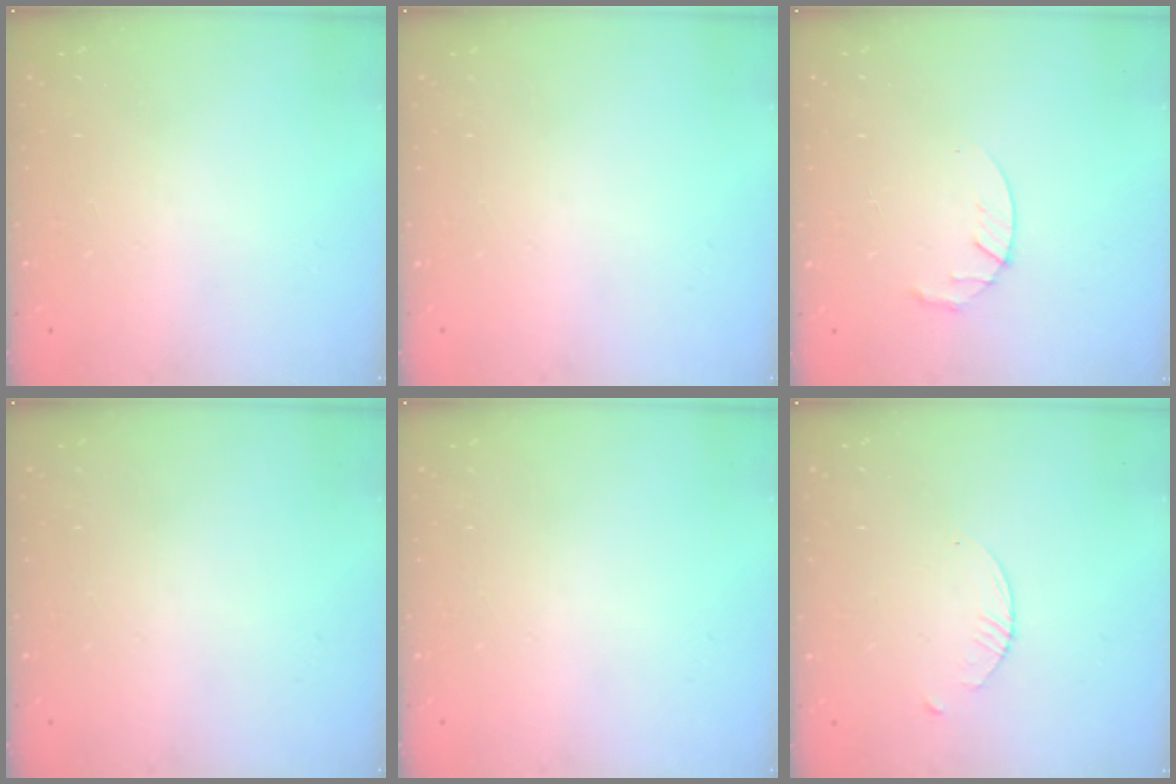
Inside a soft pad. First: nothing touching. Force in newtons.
{"total": 0.0}
{"total": 3.0, "press": 2.9, "slide": 0.5}
{"total": 0.0}
{"total": 0.0}
{"total": 1.5, "press": 1.5, "slide": 0.2}